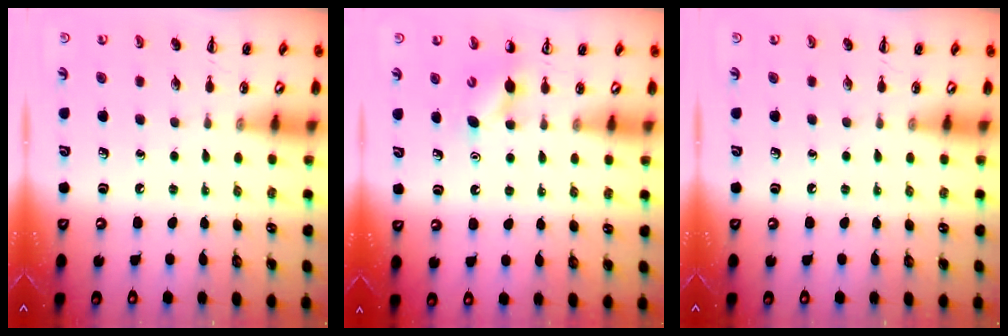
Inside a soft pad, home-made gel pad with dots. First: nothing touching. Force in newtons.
{"total": 4.6, "press": 4.3, "slide": 1.5}
{"total": 0.0}